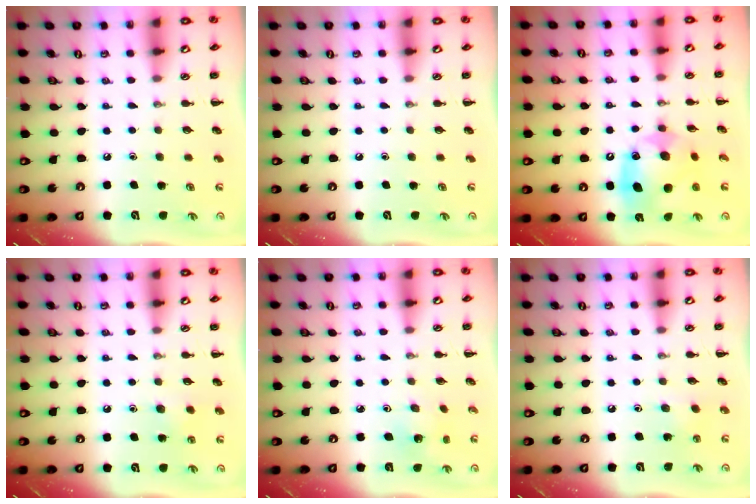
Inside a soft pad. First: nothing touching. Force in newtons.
{"total": 0.0}
{"total": 12.9, "press": 12.8, "slide": 2.1}
{"total": 5.4, "press": 5.2, "slide": 1.5}
{"total": 2.3, "press": 2.2, "slide": 0.7}
{"total": 3.3, "press": 3.2, "slide": 1.0}